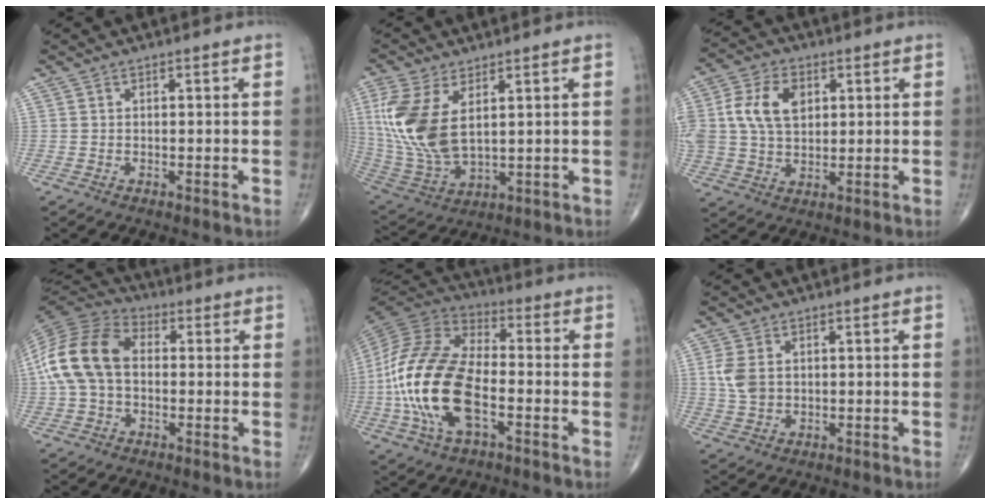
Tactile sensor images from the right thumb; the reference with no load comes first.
{"total": 15.1, "force": [3.8, 7.8, 12.3], "torque": [-0.274, -0.015, 0.090]}
{"total": 12.1, "force": [2.8, 8.2, 8.4], "torque": [-0.161, 0.004, 0.053]}
{"total": 14.9, "force": [0.3, 10.2, 10.8], "torque": [-0.217, 0.037, -0.004]}
{"total": 21.3, "force": [-4.4, 11.0, 17.7], "torque": [-0.369, 0.018, -0.084]}
{"total": 5.3, "force": [0.7, 3.8, 3.6], "torque": [-0.074, 0.000, 0.019]}